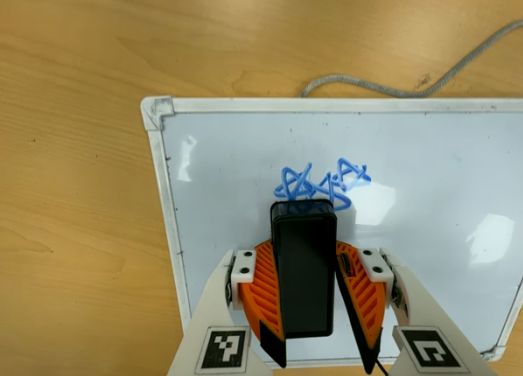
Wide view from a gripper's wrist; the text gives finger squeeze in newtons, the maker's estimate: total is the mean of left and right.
{"total": 12.0, "left": 13.2, "right": 10.8}